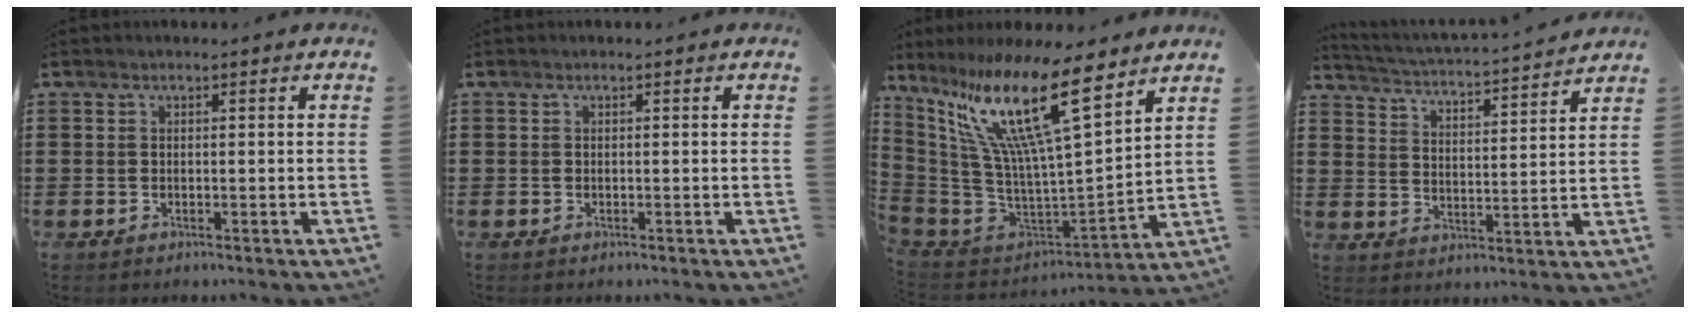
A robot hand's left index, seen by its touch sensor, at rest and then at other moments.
{"total": 0.0}
{"total": 18.3, "force": [10.4, 2.9, 14.7], "torque": [-0.334, -0.071, 0.163]}
{"total": 3.2, "force": [3.1, -0.5, 0.8], "torque": [-0.036, -0.033, 0.044]}